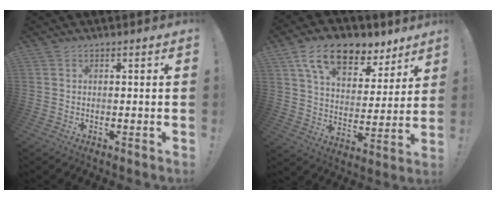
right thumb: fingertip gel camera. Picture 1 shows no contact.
{"total": 16.2, "force": [10.2, 8.4, 9.3], "torque": [-0.164, -0.054, 0.183]}